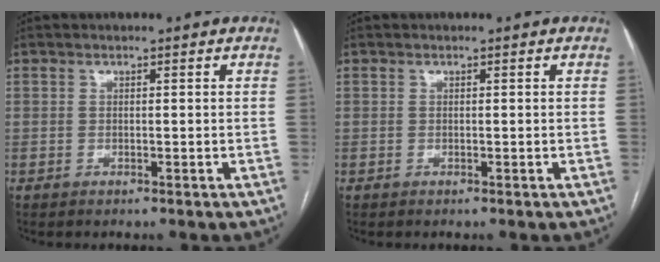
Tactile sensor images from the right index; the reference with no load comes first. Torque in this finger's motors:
{"motor_torque": [0.01, 0.01, 0.01, 0.00]}